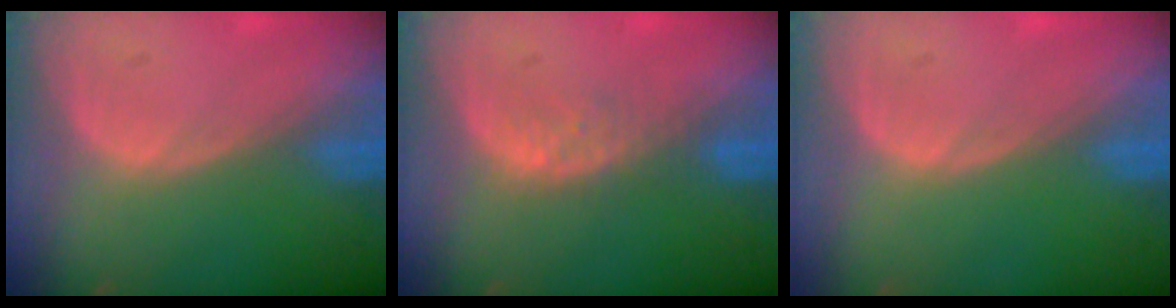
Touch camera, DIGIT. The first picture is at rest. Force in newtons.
{"total": 2.8, "press": 2.8, "slide": 0.3}
{"total": 0.0}